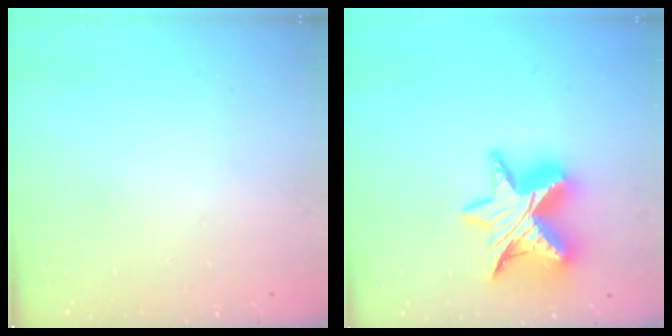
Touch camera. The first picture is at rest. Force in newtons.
{"total": 16.8, "press": 16.7, "slide": 1.7}